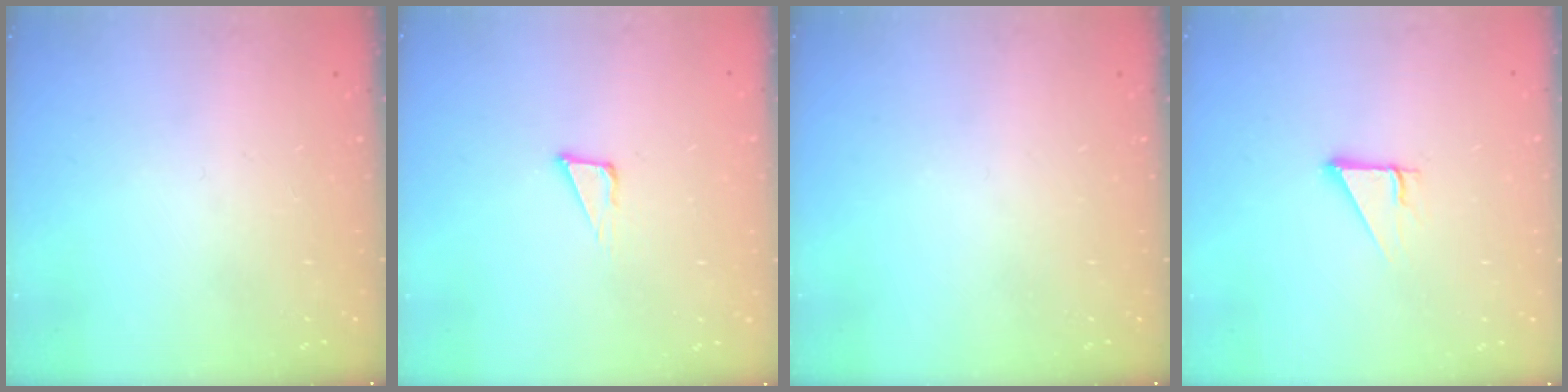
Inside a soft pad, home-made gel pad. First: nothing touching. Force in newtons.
{"total": 3.8, "press": 3.7, "slide": 0.9}
{"total": 0.0}
{"total": 3.3, "press": 3.3, "slide": 0.2}